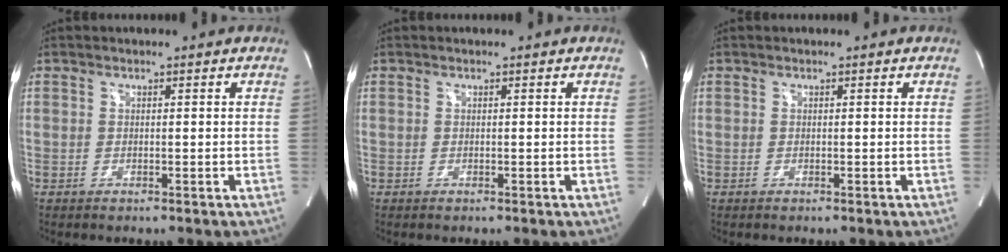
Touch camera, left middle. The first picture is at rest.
{"total": 0.0}
{"total": 0.0}